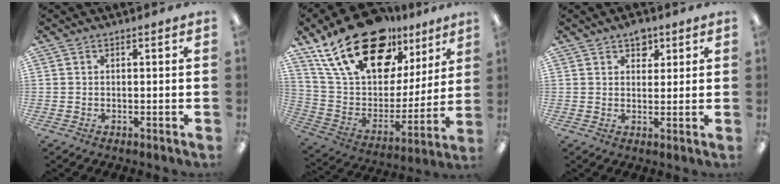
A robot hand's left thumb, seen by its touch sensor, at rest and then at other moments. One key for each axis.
{"total": 24.7, "fx": 16.9, "fy": 12.3, "fz": 13.1, "tx": -0.233, "ty": -0.099, "tz": 0.302}
{"total": 4.4, "fx": 3.0, "fy": 2.8, "fz": 1.6, "tx": -0.007, "ty": -0.008, "tz": 0.049}